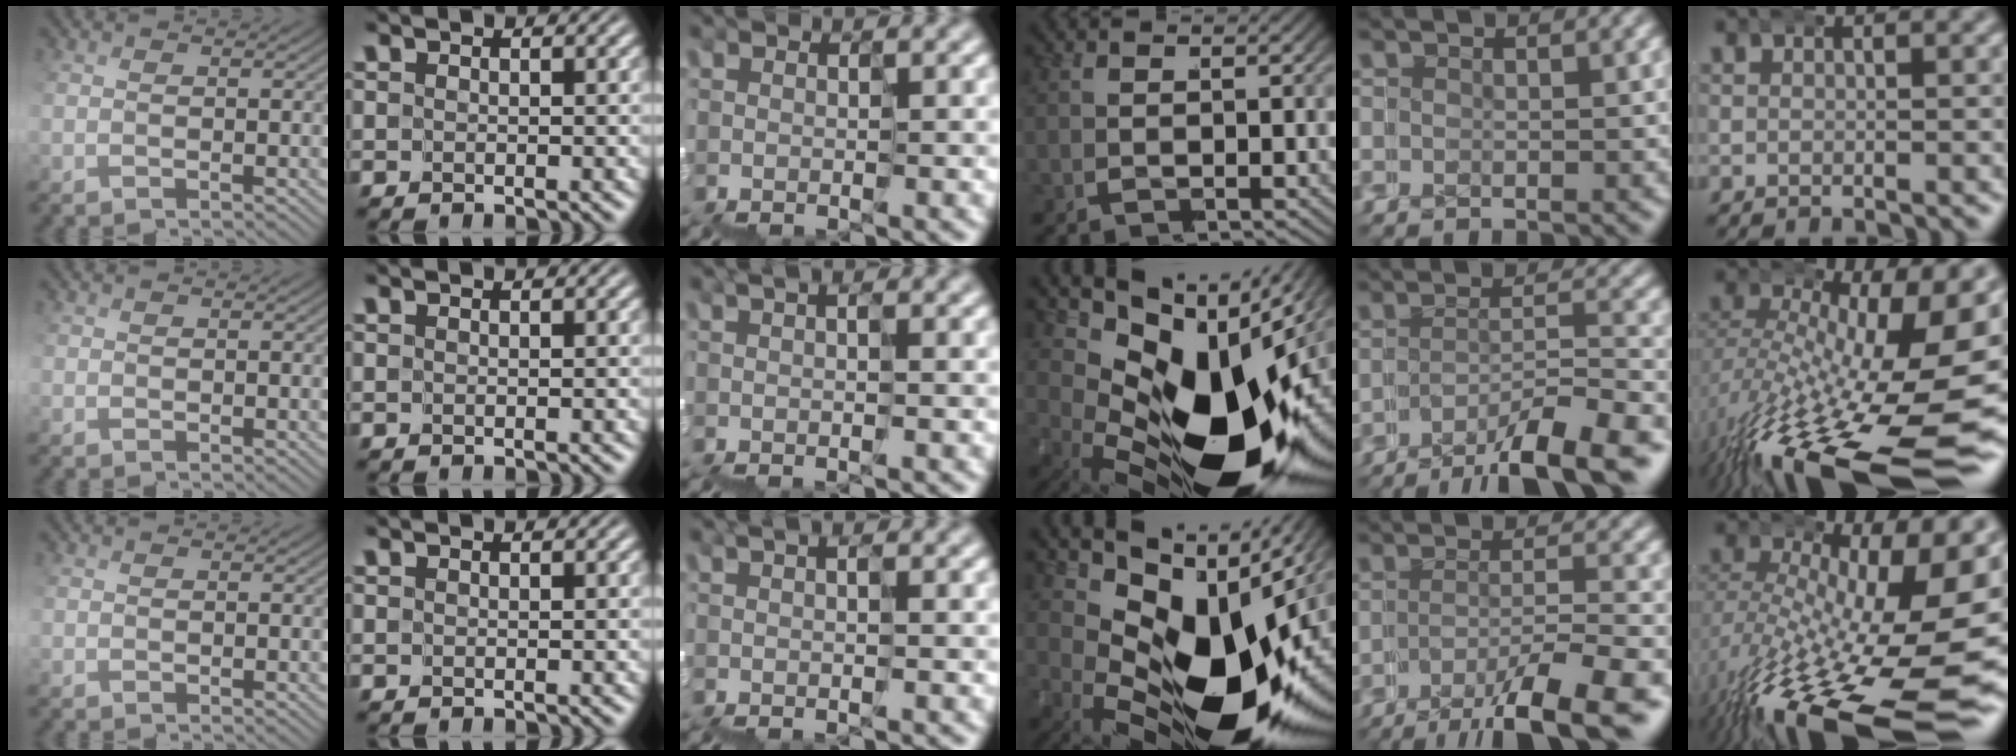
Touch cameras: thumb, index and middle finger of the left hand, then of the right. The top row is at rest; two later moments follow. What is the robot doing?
{"motion": "wrap", "object": "duck tape"}